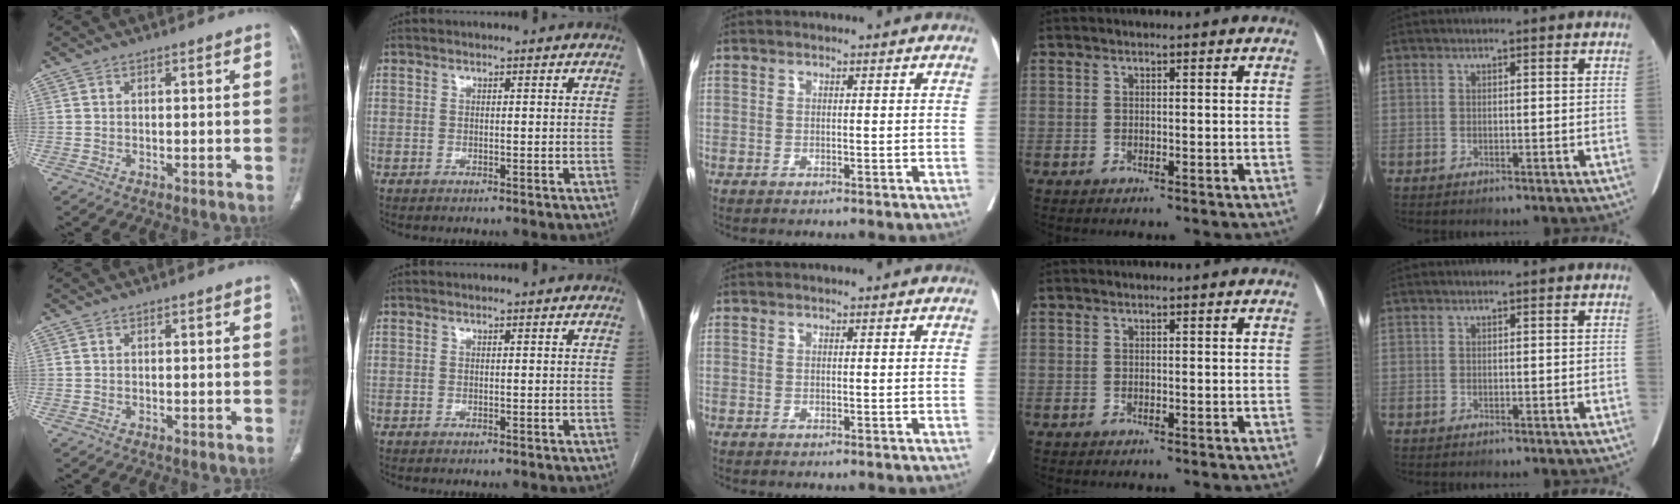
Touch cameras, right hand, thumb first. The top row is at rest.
{}